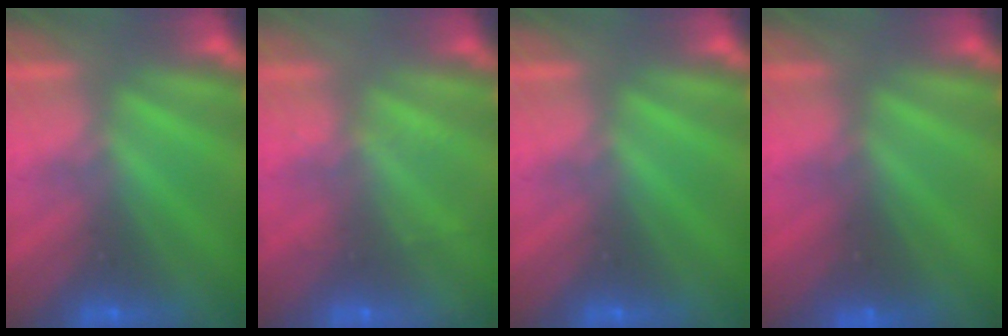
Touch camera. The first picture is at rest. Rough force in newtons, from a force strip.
{"total": 2.0}
{"total": 0.0}
{"total": 2.4}